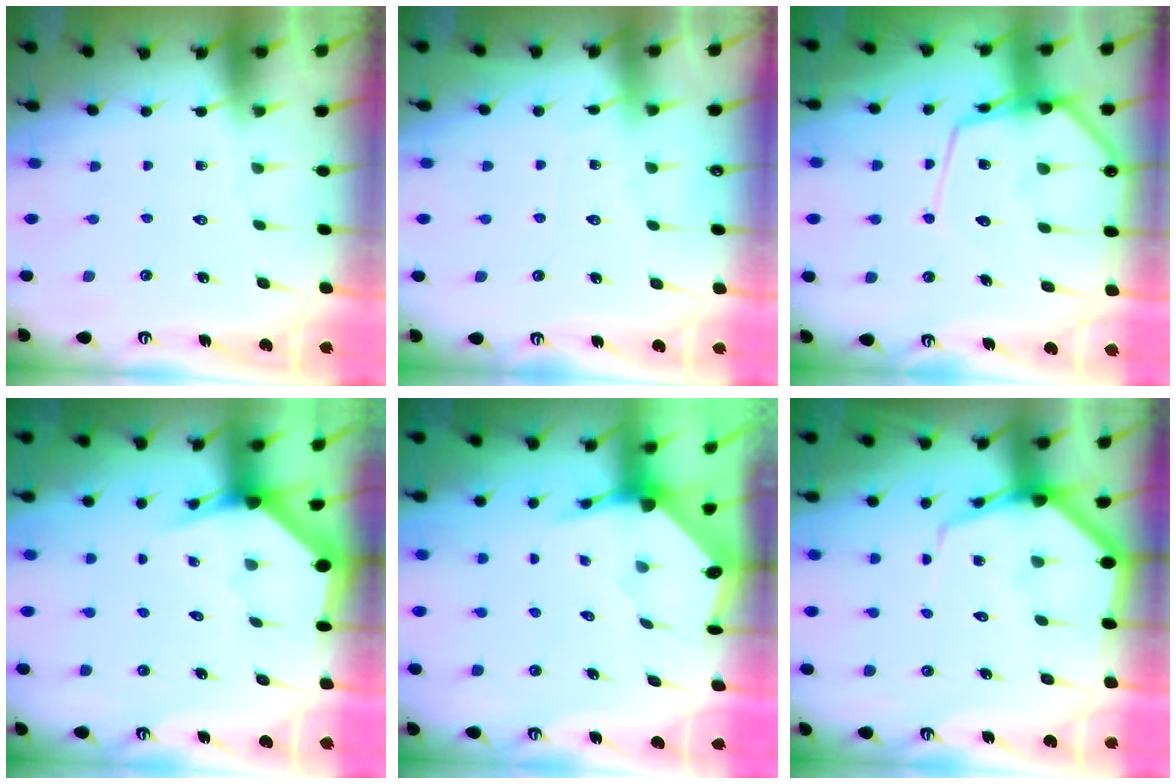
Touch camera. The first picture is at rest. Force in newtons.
{"total": 6.1, "press": 6.0, "slide": 0.9}
{"total": 13.7, "press": 13.7, "slide": 1.5}
{"total": 2.9, "press": 2.9, "slide": 0.1}
{"total": 3.6, "press": 3.6, "slide": 0.5}
{"total": 7.4, "press": 7.3, "slide": 0.8}